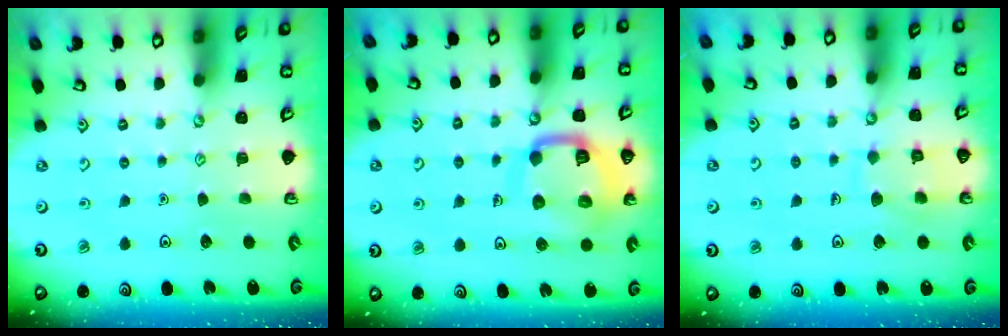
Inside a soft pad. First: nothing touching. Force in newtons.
{"total": 15.7, "press": 15.6, "slide": 1.6}
{"total": 8.3, "press": 8.3, "slide": 0.8}